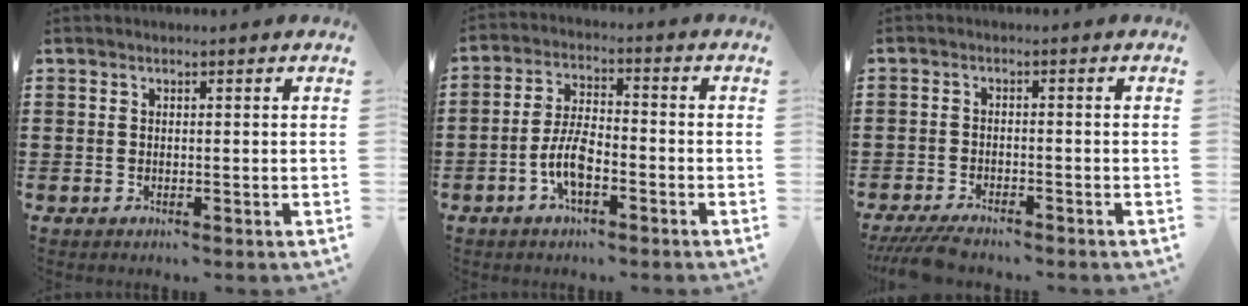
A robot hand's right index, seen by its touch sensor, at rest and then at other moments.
{"total": 6.5, "force": [-2.7, 2.5, 5.3], "torque": [-0.131, -0.001, -0.061]}
{"total": 3.4, "force": [-3.2, 0.4, 1.1], "torque": [-0.032, -0.006, -0.066]}